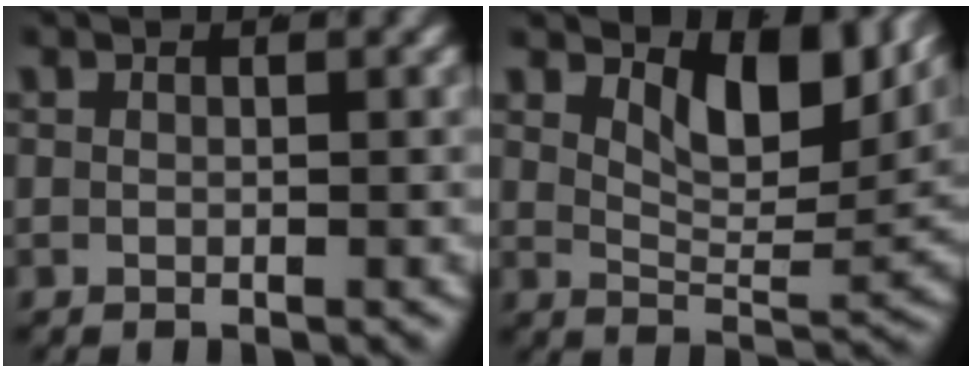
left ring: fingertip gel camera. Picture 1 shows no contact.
{"total": 7.3, "force": [4.2, 2.5, 5.4], "torque": [-0.077, -0.011, 0.067]}